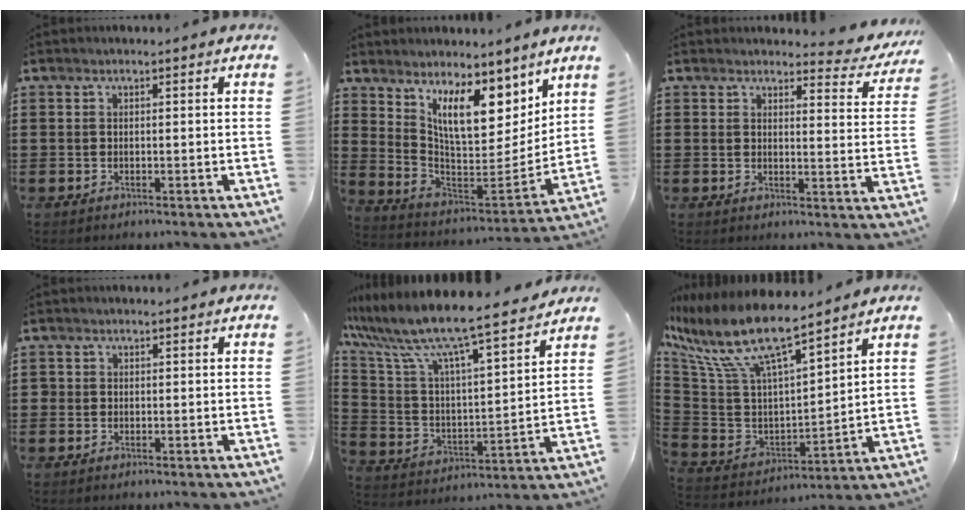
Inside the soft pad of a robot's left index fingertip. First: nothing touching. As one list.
[{"total": 10.8, "force": [7.6, 3.8, 6.7], "torque": [-0.130, -0.042, 0.136]}, {"total": 3.7, "force": [3.5, 0.6, 1.3], "torque": [-0.024, -0.020, 0.058]}, {"total": 0.6, "force": [0.1, 0.6, 0.1], "torque": [-0.005, 0.003, 0.001]}, {"total": 8.6, "force": [7.6, -0.1, 4.0], "torque": [-0.113, -0.061, 0.121]}, {"total": 11.8, "force": [8.4, 2.8, 7.7], "torque": [-0.199, -0.061, 0.140]}]